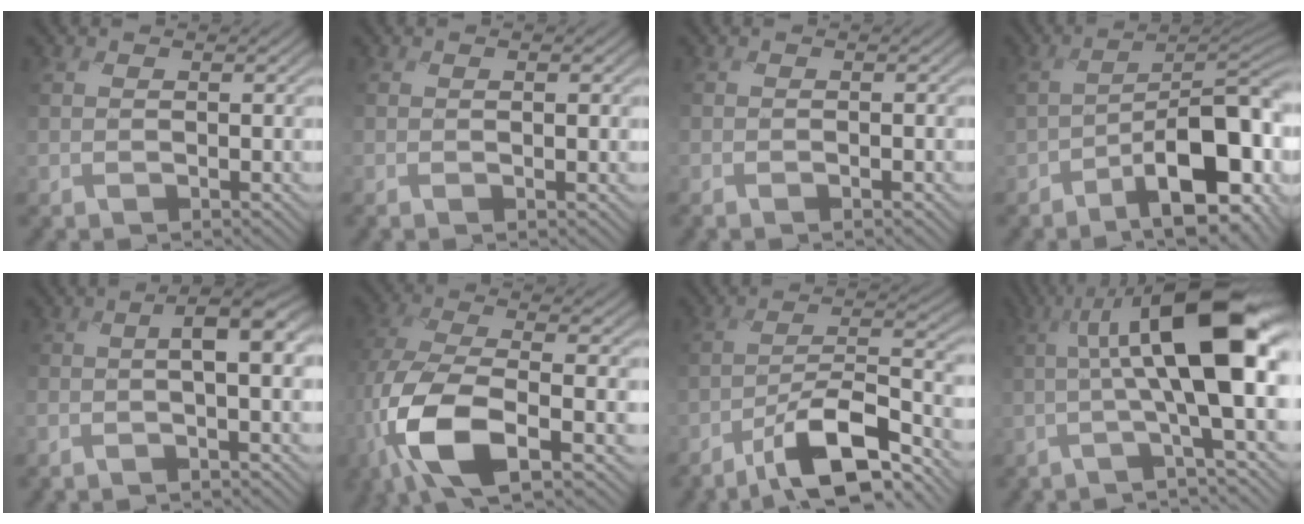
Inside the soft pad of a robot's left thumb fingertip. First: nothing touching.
{"total": 0.5, "force": [0.1, -0.1, 0.5], "torque": [0.001, 0.000, -0.001]}
{"total": 0.6, "force": [-0.5, -0.2, 0.0], "torque": [0.003, 0.000, -0.010]}
{"total": 14.8, "force": [-4.5, 7.3, 12.1], "torque": [-0.172, -0.037, -0.063]}
{"total": 3.5, "force": [-0.8, 0.4, 3.4], "torque": [-0.050, 0.013, -0.026]}
{"total": 11.3, "force": [-5.4, 3.9, 9.1], "torque": [-0.215, -0.018, -0.124]}
{"total": 10.7, "force": [-8.1, 1.9, 6.8], "torque": [-0.100, 0.012, -0.162]}
{"total": 11.6, "force": [0.7, 2.1, 11.4], "torque": [-0.172, 0.017, 0.003]}